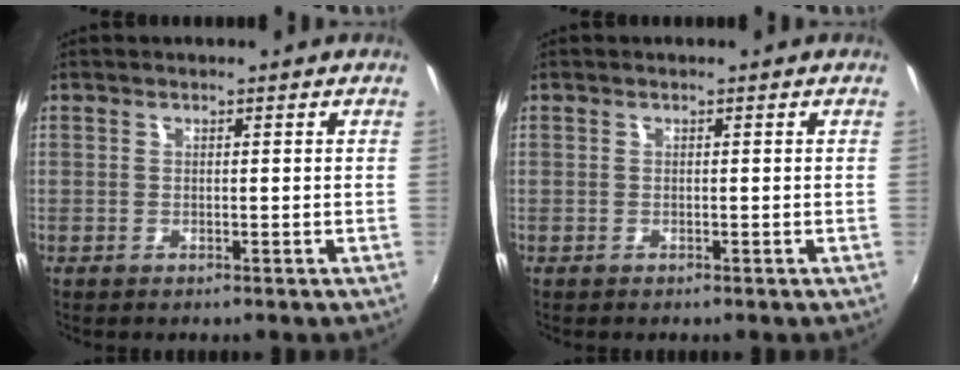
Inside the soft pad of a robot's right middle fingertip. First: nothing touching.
{"total": 0.0}